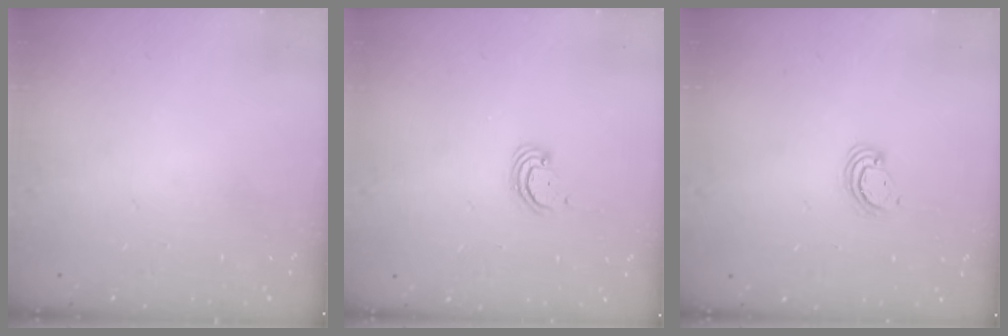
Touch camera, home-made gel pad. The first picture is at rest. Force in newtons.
{"total": 2.8, "press": 2.8, "slide": 0.3}
{"total": 3.4, "press": 3.4, "slide": 0.4}